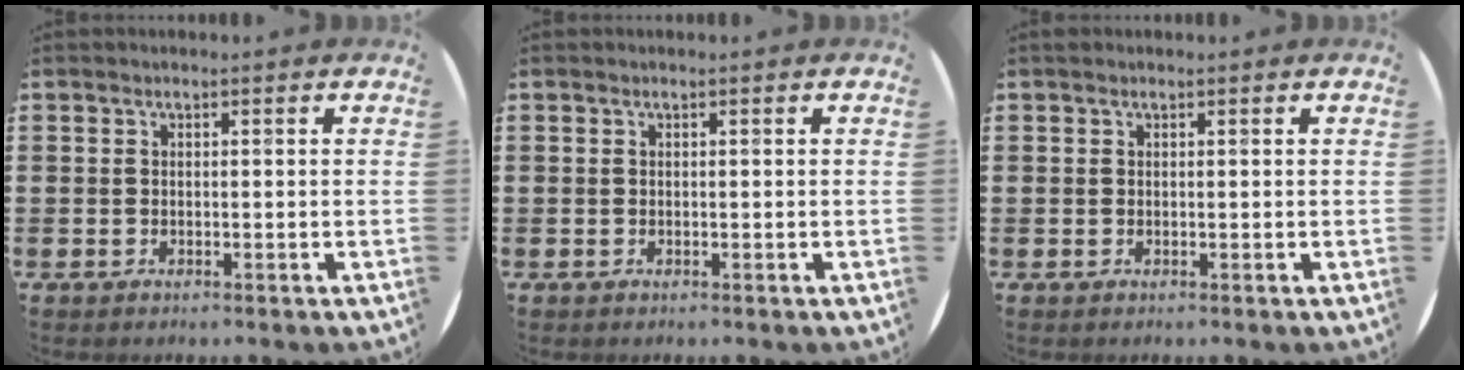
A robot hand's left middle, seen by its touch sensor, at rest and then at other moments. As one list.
[{"total": 0.0}, {"total": 0.0}]